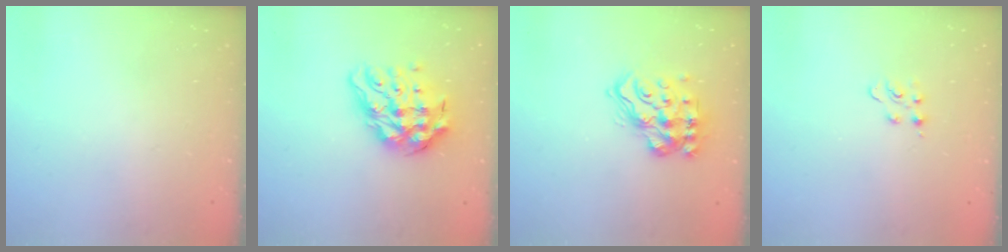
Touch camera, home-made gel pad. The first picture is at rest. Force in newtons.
{"total": 14.4, "press": 14.3, "slide": 1.8}
{"total": 16.7, "press": 16.3, "slide": 3.8}
{"total": 4.4, "press": 4.3, "slide": 0.5}